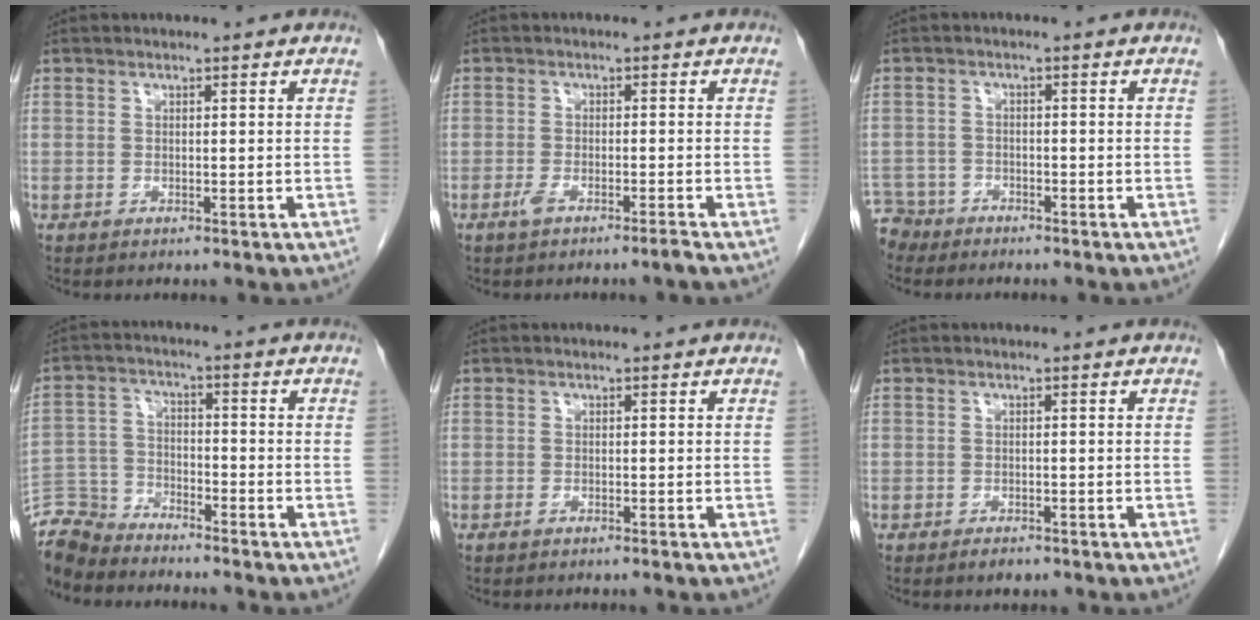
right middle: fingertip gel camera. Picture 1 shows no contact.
{"total": 2.5, "force": [-1.9, -0.3, 1.7], "torque": [-0.036, -0.004, -0.038]}
{"total": 4.1, "force": [-3.7, 1.7, -0.9], "torque": [0.020, -0.003, -0.074]}
{"total": 7.5, "force": [-7.4, 1.3, 0.4], "torque": [-0.013, -0.003, -0.147]}
{"total": 0.6, "force": [-0.4, -0.1, 0.3], "torque": [-0.007, 0.000, -0.008]}
{"total": 1.5, "force": [-1.1, 0.7, 0.8], "torque": [-0.015, -0.001, -0.011]}